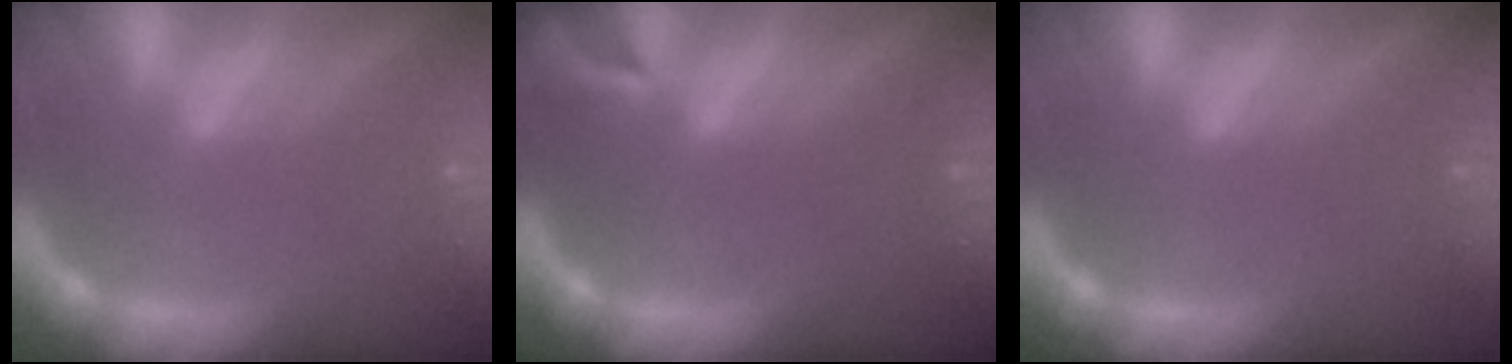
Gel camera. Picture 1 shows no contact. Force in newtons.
{"total": 2.4}
{"total": 0.0}